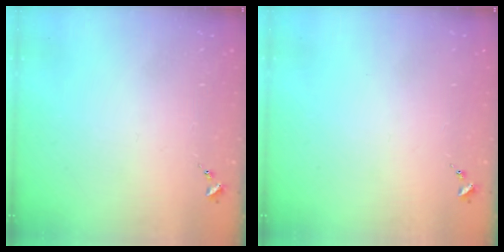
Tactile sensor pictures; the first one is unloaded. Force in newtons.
{"total": 0.0}